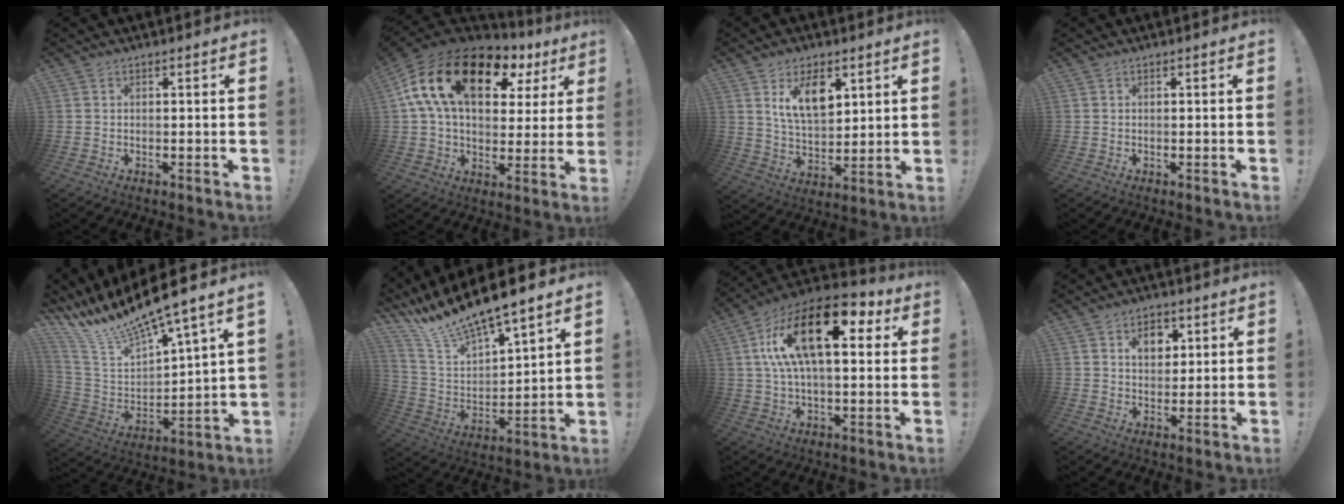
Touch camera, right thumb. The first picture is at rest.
{"total": 21.0, "force": [9.0, 11.4, 15.1], "torque": [-0.263, -0.026, 0.157]}
{"total": 12.5, "force": [6.3, 7.5, 7.8], "torque": [-0.117, -0.025, 0.118]}
{"total": 0.0}
{"total": 14.7, "force": [11.5, 2.7, 8.7], "torque": [-0.164, -0.088, 0.191]}
{"total": 13.0, "force": [11.6, 2.1, 5.6], "torque": [-0.126, -0.098, 0.199]}
{"total": 21.7, "force": [6.2, 9.1, 18.7], "torque": [-0.333, -0.022, 0.095]}
{"total": 7.6, "force": [3.5, 5.9, 3.4], "torque": [-0.036, -0.014, 0.060]}